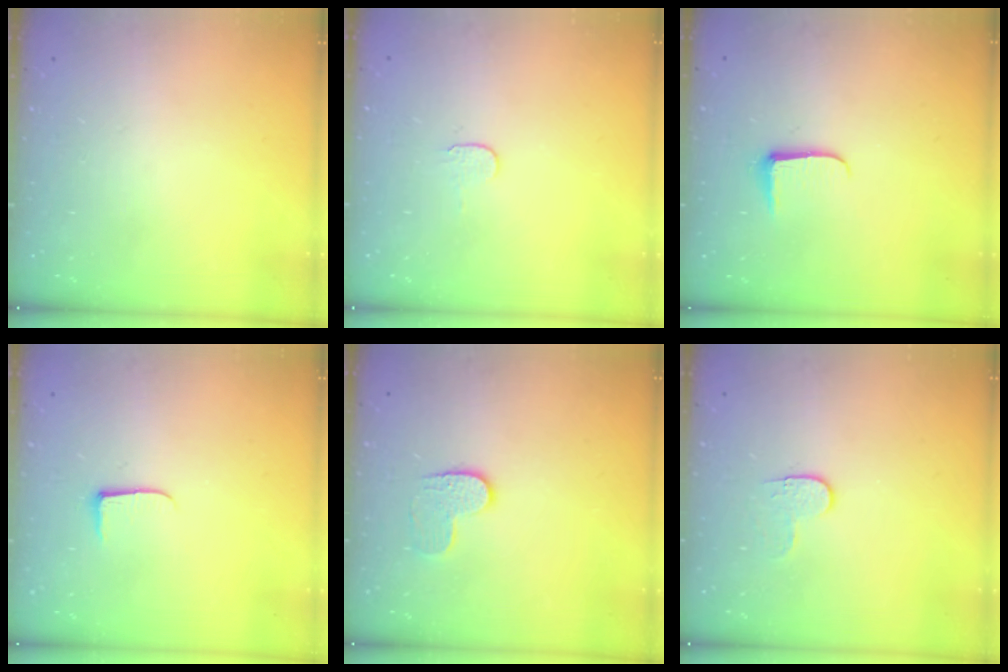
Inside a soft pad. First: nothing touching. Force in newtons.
{"total": 3.9, "press": 3.8, "slide": 0.4}
{"total": 6.2, "press": 6.1, "slide": 0.8}
{"total": 5.0, "press": 5.0, "slide": 0.5}
{"total": 6.2, "press": 6.2, "slide": 0.3}
{"total": 4.2, "press": 4.2, "slide": 0.5}